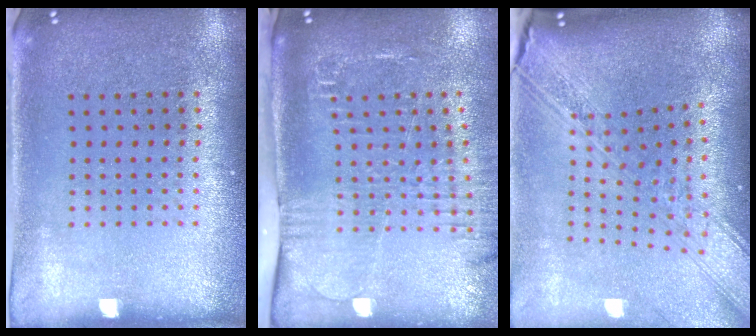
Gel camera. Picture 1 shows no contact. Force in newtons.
{"total": 2.6, "press": 2.0, "slide": 1.6}
{"total": 3.6, "press": 2.7, "slide": 2.5}